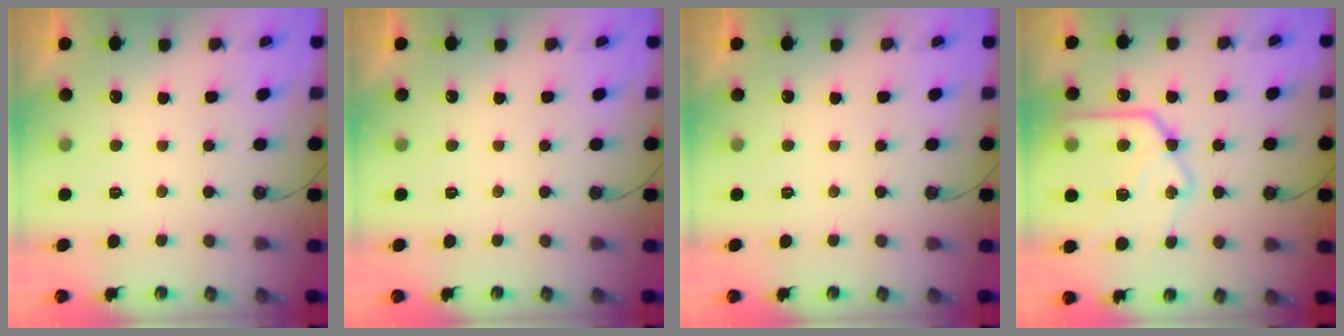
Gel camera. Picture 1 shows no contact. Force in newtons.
{"total": 0.0}
{"total": 0.0}
{"total": 21.6, "press": 21.5, "slide": 2.0}